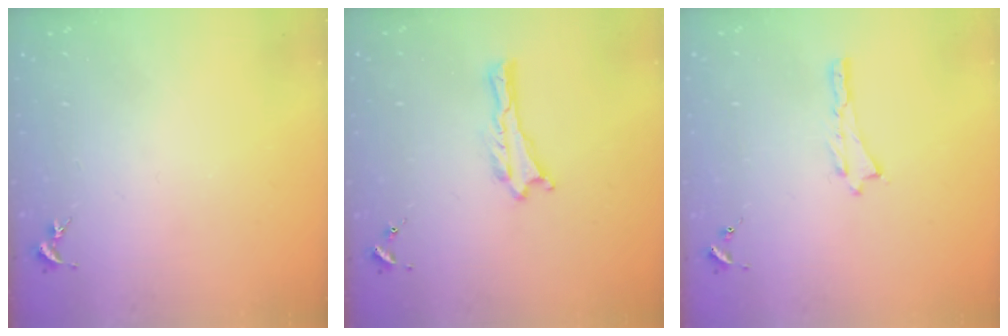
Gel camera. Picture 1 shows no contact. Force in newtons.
{"total": 0.0}
{"total": 0.0}